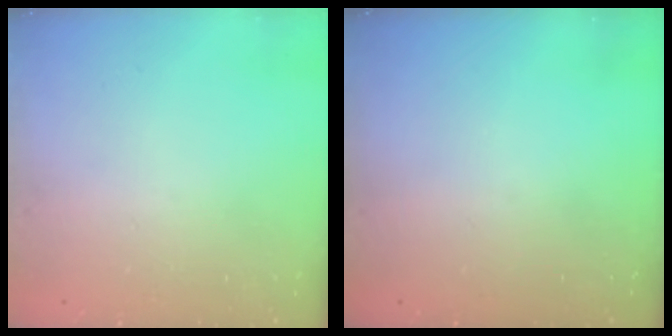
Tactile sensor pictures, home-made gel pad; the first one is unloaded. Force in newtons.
{"total": 0.0}